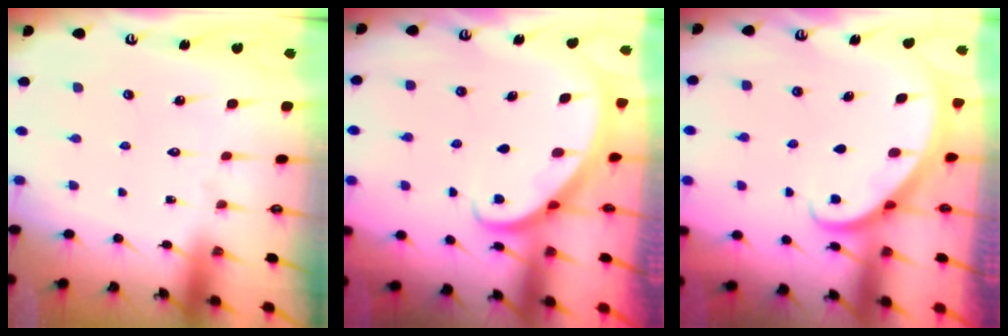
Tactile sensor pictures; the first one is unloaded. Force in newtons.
{"total": 2.6, "press": 2.6, "slide": 0.3}
{"total": 2.8, "press": 2.8, "slide": 0.2}